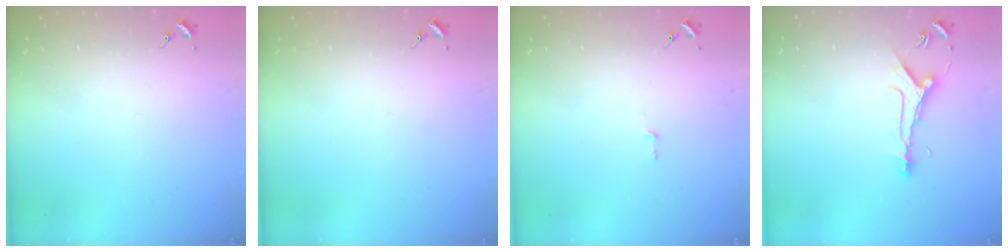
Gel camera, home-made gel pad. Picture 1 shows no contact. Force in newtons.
{"total": 0.0}
{"total": 2.6, "press": 2.6, "slide": 0.2}
{"total": 8.6, "press": 8.6, "slide": 0.7}